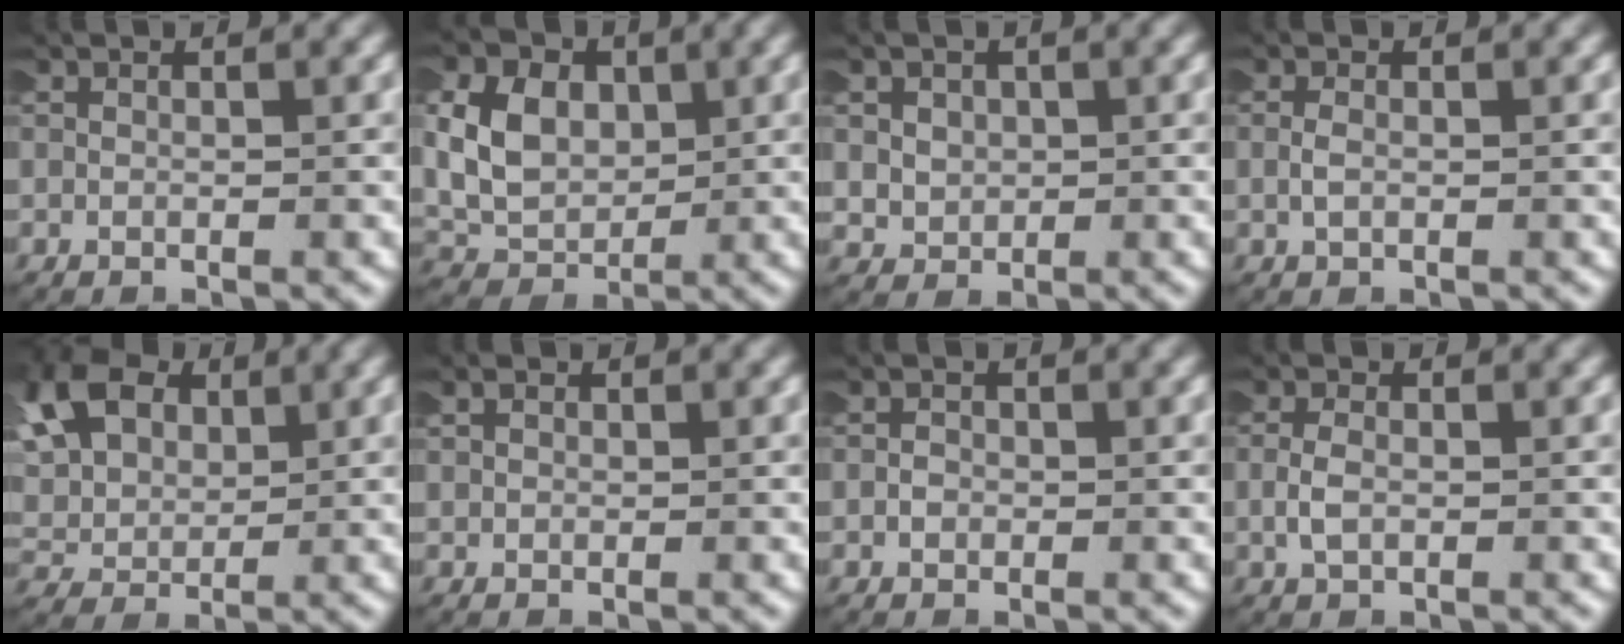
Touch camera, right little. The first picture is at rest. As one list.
[{"total": 6.5, "force": [0.3, 5.2, 3.9], "torque": [-0.109, -0.014, 0.009]}, {"total": 2.3, "force": [0.3, 2.2, 0.7], "torque": [-0.028, 0.000, 0.007]}, {"total": 0.8, "force": [0.0, 0.4, 0.7], "torque": [-0.018, 0.002, -0.003]}, {"total": 8.4, "force": [2.4, 6.5, 4.8], "torque": [-0.123, -0.005, 0.040]}, {"total": 0.6, "force": [0.3, 0.5, 0.2], "torque": [-0.007, 0.003, 0.004]}, {"total": 0.7, "force": [-0.3, 0.6, 0.2], "torque": [-0.010, 0.003, -0.007]}, {"total": 1.6, "force": [-0.1, 1.0, 1.3], "torque": [-0.033, 0.003, -0.004]}]